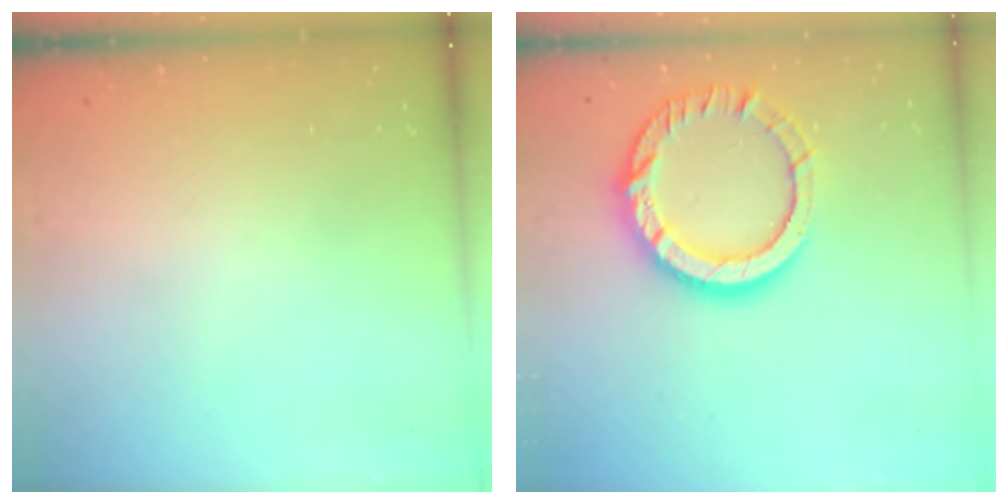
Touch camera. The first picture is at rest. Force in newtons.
{"total": 15.1, "press": 15.0, "slide": 1.5}